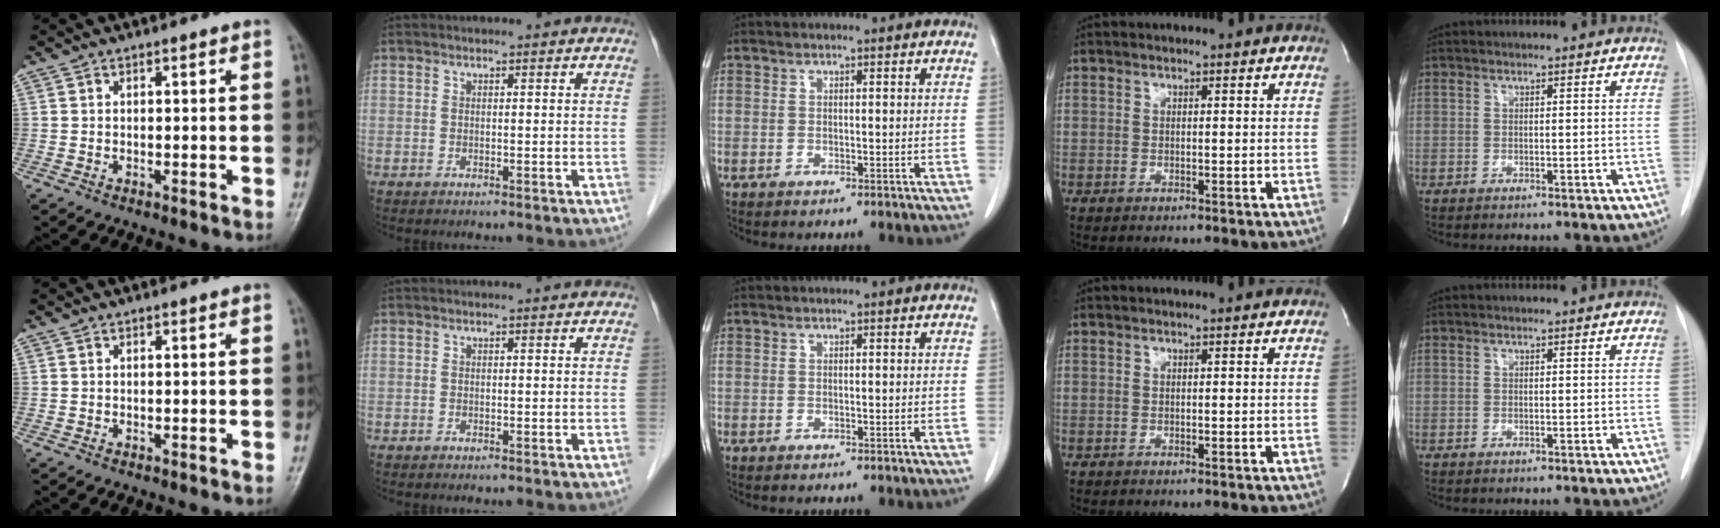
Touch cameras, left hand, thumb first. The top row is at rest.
{}